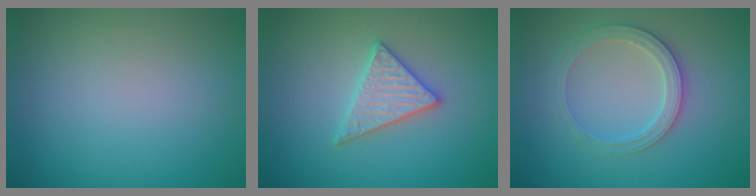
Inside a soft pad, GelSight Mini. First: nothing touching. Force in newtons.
{"total": 2.9, "press": 2.9, "slide": 0.3}
{"total": 3.0, "press": 2.6, "slide": 1.4}